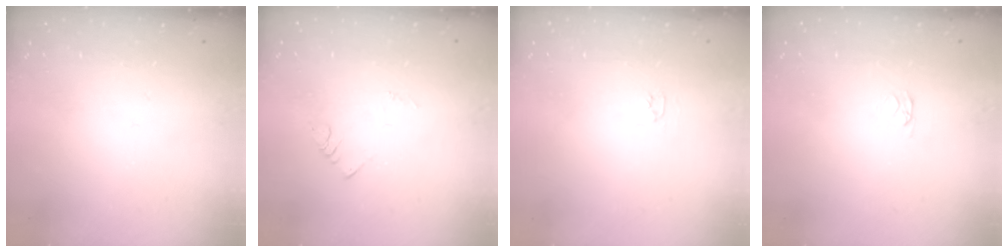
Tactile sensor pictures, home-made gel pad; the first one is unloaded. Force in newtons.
{"total": 3.7, "press": 3.7, "slide": 0.2}
{"total": 2.0, "press": 2.0, "slide": 0.3}
{"total": 2.1, "press": 2.0, "slide": 0.3}